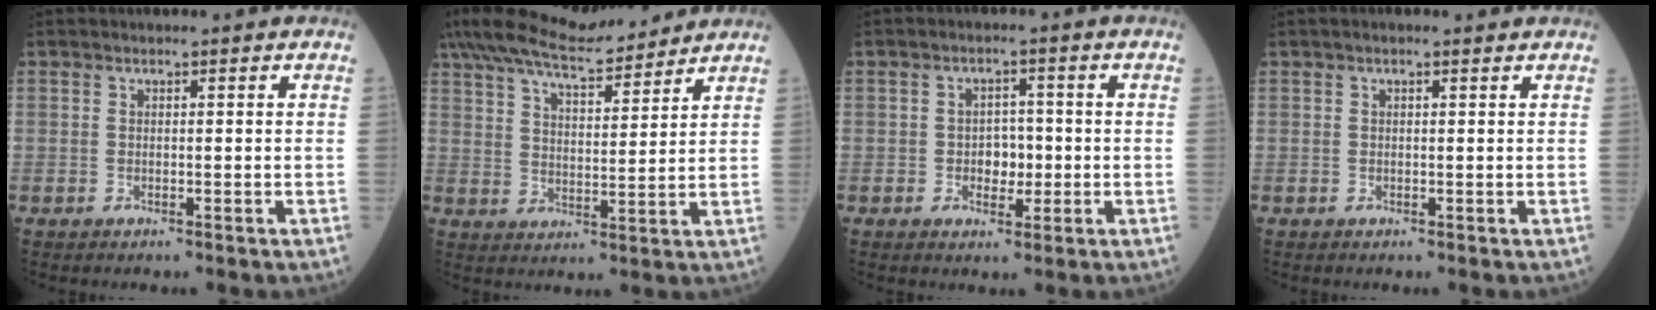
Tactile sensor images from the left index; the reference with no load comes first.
{"total": 14.9, "force": [13.4, 2.6, 6.0], "torque": [-0.122, 0.025, 0.226]}
{"total": 3.7, "force": [-0.7, 2.6, 2.7], "torque": [-0.040, 0.005, -0.007]}
{"total": 1.7, "force": [1.3, 0.5, 1.1], "torque": [-0.022, 0.015, 0.019]}